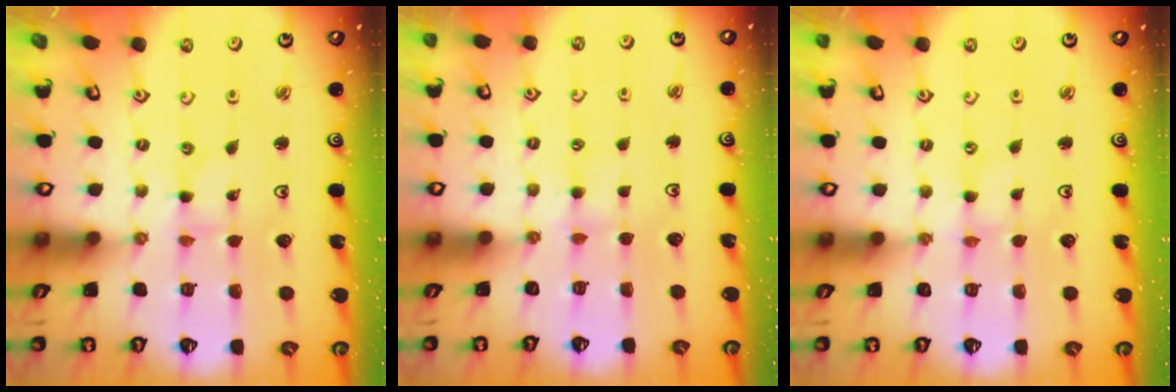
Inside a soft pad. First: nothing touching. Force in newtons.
{"total": 3.7, "press": 3.7, "slide": 0.7}
{"total": 0.0}